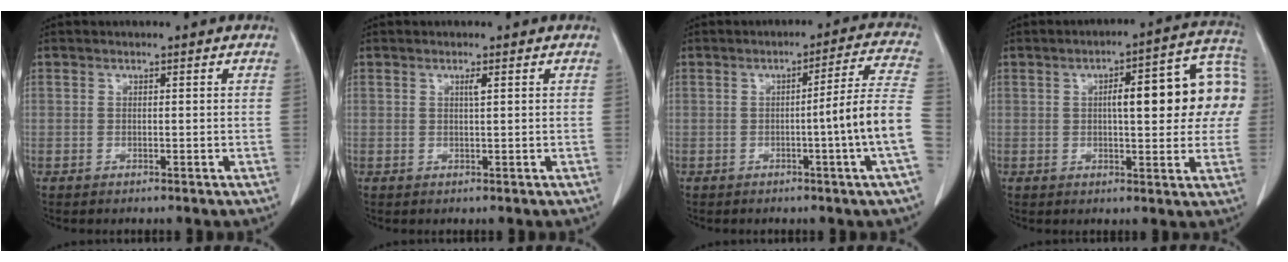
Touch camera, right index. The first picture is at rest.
{"total": 0.9, "force": [0.4, -0.1, 0.8], "torque": [-0.018, -0.001, 0.008]}
{"total": 9.9, "force": [-2.4, -2.3, 9.4], "torque": [-0.118, -0.001, -0.037]}
{"total": 15.3, "force": [2.0, 3.8, 14.7], "torque": [-0.186, 0.041, 0.023]}